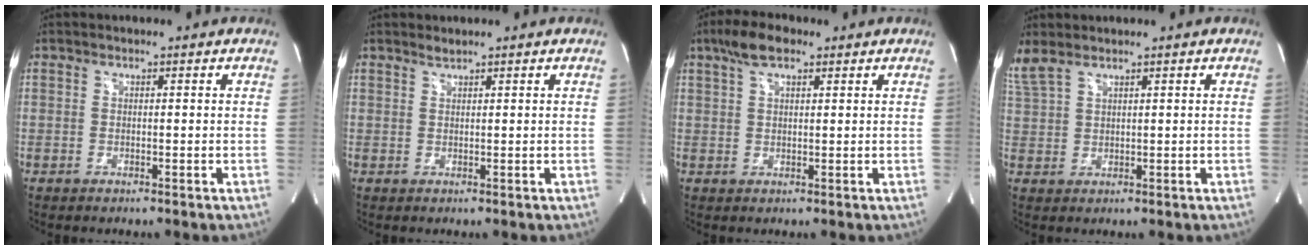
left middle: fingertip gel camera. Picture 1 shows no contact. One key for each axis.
{"total": 0.8, "fx": 0.8, "fy": -0.1, "fz": 0.1, "tx": -0.005, "ty": -0.001, "tz": 0.018}
{"total": 5.2, "fx": 3.3, "fy": 1.9, "fz": 3.6, "tx": -0.075, "ty": 0.018, "tz": 0.062}
{"total": 4.0, "fx": 3.4, "fy": 0.7, "fz": 1.9, "tx": -0.064, "ty": 0.021, "tz": 0.087}